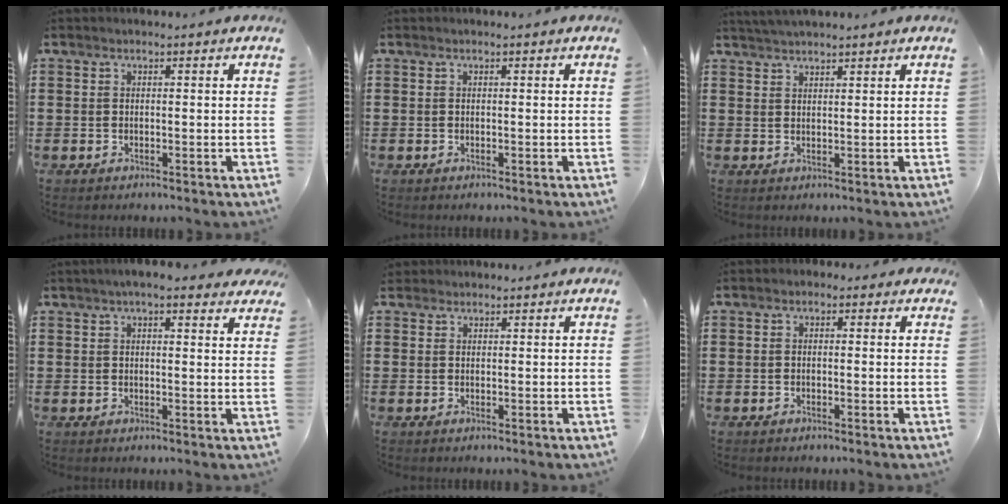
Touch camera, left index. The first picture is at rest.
{"total": 0.0}
{"total": 2.2, "force": [2.1, -0.1, 0.3], "torque": [-0.011, 0.001, 0.042]}
{"total": 4.0, "force": [3.1, 0.7, 2.4], "torque": [-0.055, 0.003, 0.056]}
{"total": 1.3, "force": [1.1, 0.6, 0.0], "torque": [-0.004, 0.004, 0.023]}
{"total": 0.8, "force": [-0.4, 0.6, 0.4], "torque": [-0.009, 0.002, -0.008]}